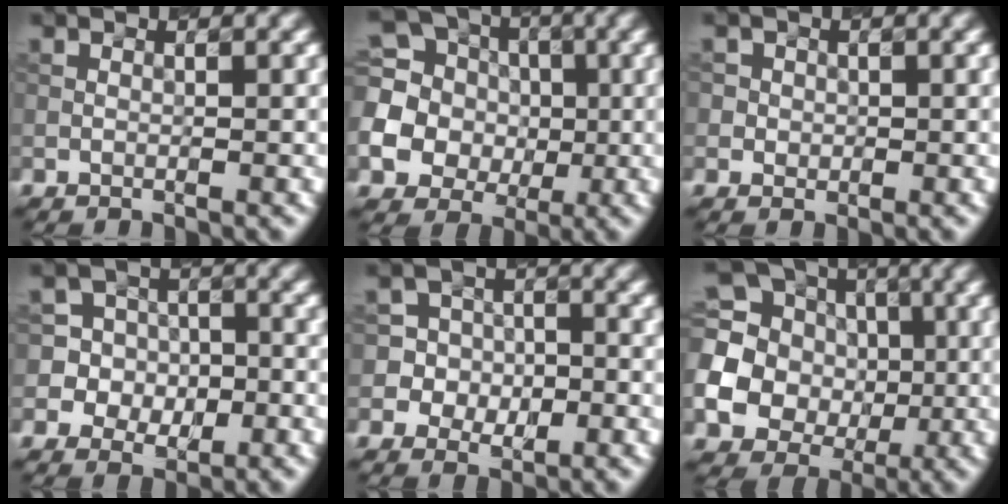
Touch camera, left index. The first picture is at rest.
{"total": 12.8, "force": [0.8, 11.8, 5.0], "torque": [-0.170, 0.024, -0.009]}
{"total": 2.1, "force": [0.8, 1.8, 0.8], "torque": [-0.006, 0.008, 0.007]}
{"total": 6.1, "force": [-0.8, 5.9, 1.6], "torque": [-0.028, 0.030, -0.036]}
{"total": 5.2, "force": [-1.0, 4.9, 1.4], "torque": [-0.018, 0.027, -0.038]}
{"total": 18.5, "force": [0.5, 17.5, 6.2], "torque": [-0.188, 0.002, -0.022]}